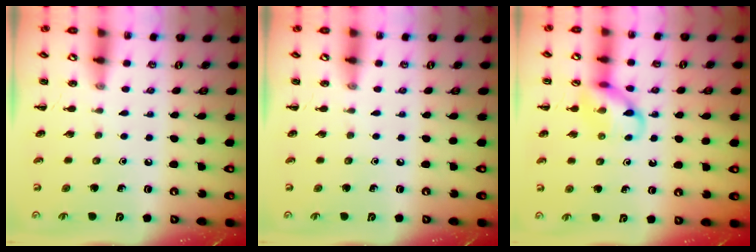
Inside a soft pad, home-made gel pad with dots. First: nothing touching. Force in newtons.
{"total": 0.0}
{"total": 10.6, "press": 10.5, "slide": 1.1}